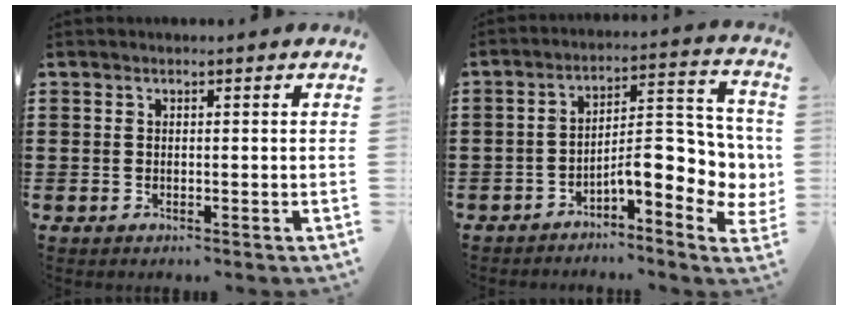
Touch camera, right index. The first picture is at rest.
{"total": 9.3, "force": [-2.7, 3.5, 8.2], "torque": [-0.108, -0.021, -0.054]}